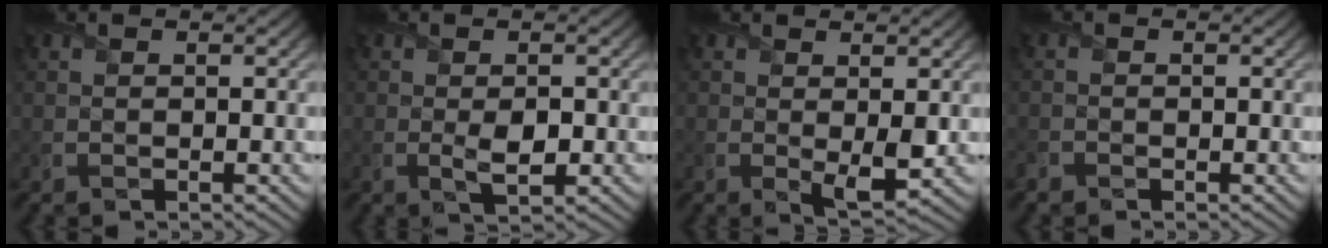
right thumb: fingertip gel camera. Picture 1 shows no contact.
{"total": 2.8, "force": [-0.3, 1.4, 2.4], "torque": [-0.047, -0.009, -0.001]}
{"total": 2.8, "force": [0.6, 0.9, 2.6], "torque": [-0.049, -0.012, 0.014]}
{"total": 1.0, "force": [-0.9, 0.5, 0.2], "torque": [-0.006, -0.003, -0.021]}